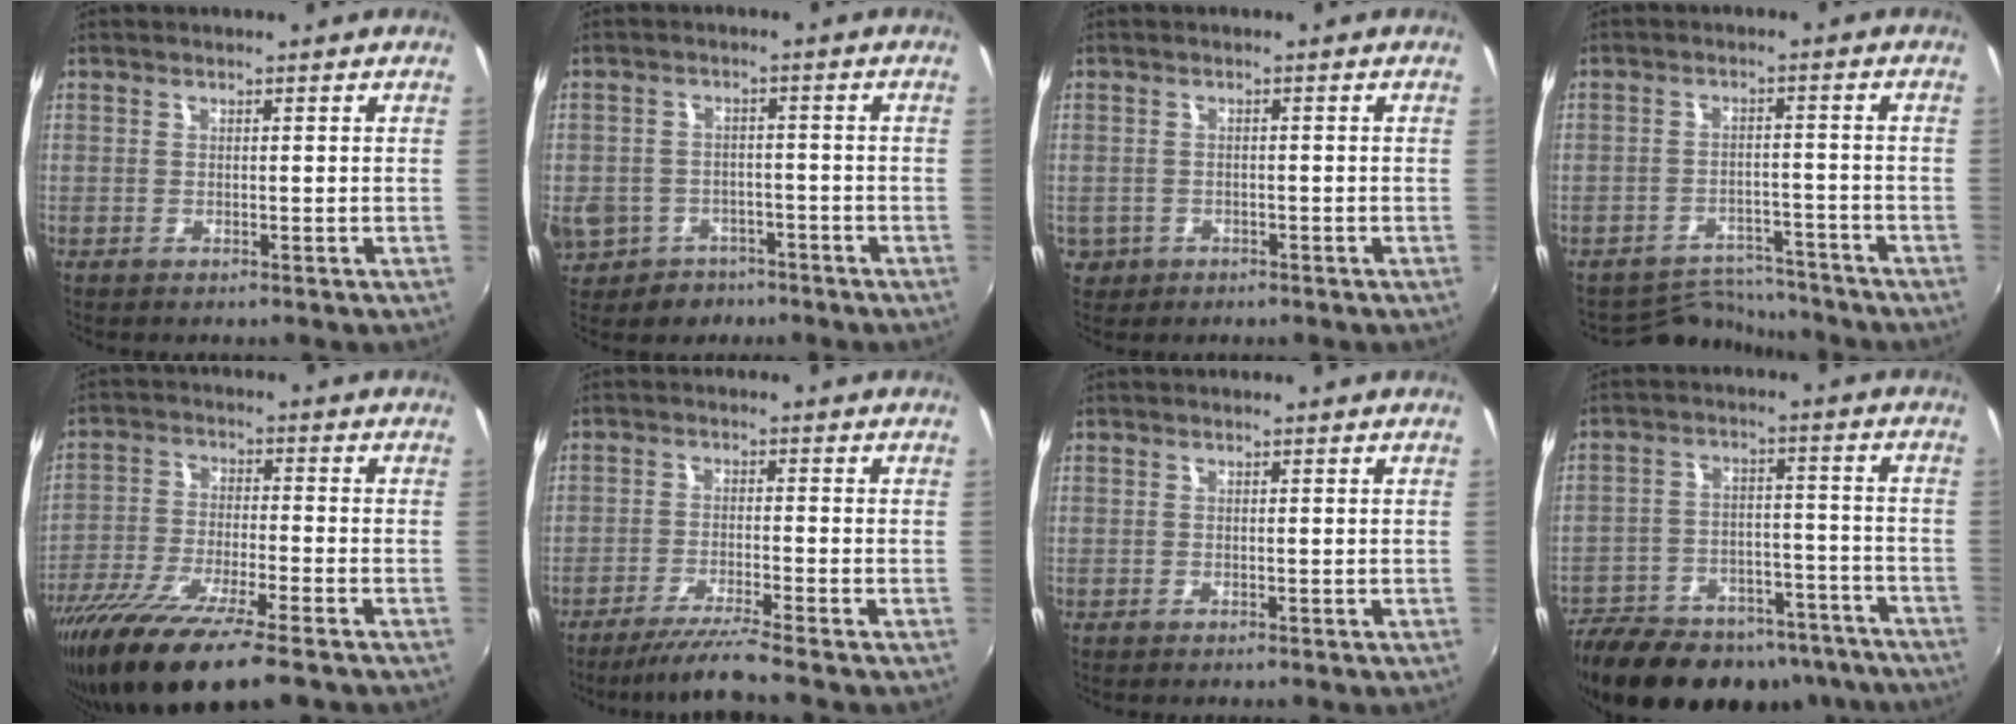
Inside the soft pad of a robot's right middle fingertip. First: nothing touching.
{"total": 14.8, "force": [-6.6, 11.9, 5.9], "torque": [-0.187, 0.001, -0.085]}
{"total": 4.6, "force": [-1.5, 4.1, 1.6], "torque": [-0.049, -0.003, -0.018]}
{"total": 6.9, "force": [-6.6, 1.9, -0.8], "torque": [0.000, 0.011, -0.104]}
{"total": 16.1, "force": [-11.9, 2.4, 10.5], "torque": [-0.216, -0.048, -0.214]}
{"total": 6.4, "force": [-5.5, -1.6, 2.8], "torque": [-0.067, -0.010, -0.095]}
{"total": 0.0}
{"total": 26.4, "force": [-20.4, 11.9, 11.8], "torque": [-0.244, -0.005, -0.274]}